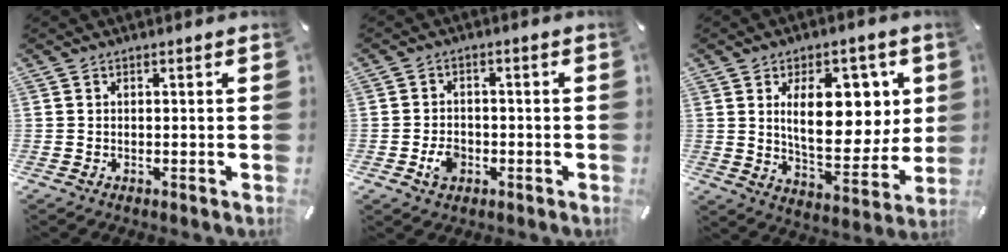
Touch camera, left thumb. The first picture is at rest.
{"total": 4.5, "force": [-1.6, 3.4, 2.4], "torque": [-0.052, 0.003, -0.030]}
{"total": 16.4, "force": [5.1, 9.2, 12.5], "torque": [-0.186, -0.011, 0.088]}